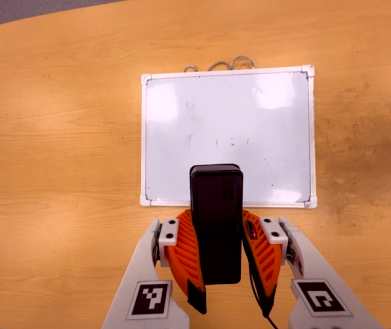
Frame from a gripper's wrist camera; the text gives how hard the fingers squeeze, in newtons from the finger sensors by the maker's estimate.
{"total": 9.1, "left": 8.0, "right": 10.2}